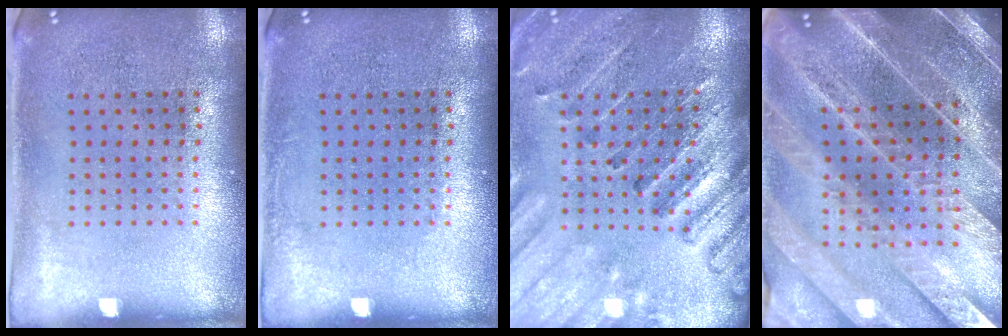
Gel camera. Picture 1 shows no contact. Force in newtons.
{"total": 0.7, "press": 0.7, "slide": 0.1}
{"total": 2.7, "press": 2.6, "slide": 0.2}
{"total": 4.2, "press": 3.8, "slide": 1.8}